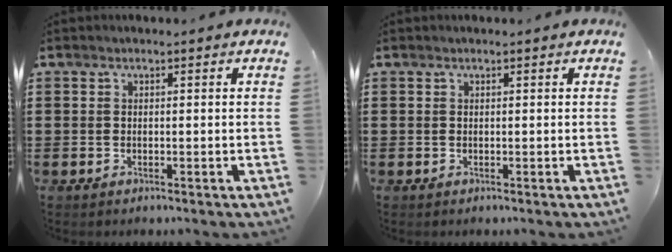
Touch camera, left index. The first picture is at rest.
{"total": 0.0}